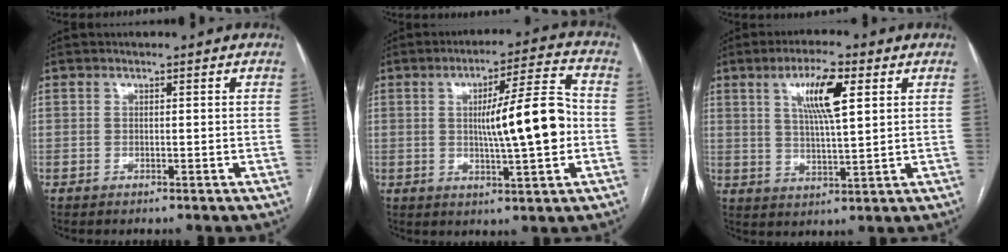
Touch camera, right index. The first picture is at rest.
{"total": 12.0, "force": [-0.4, 0.9, 11.9], "torque": [-0.183, 0.013, -0.006]}
{"total": 8.5, "force": [3.4, 1.3, 7.7], "torque": [-0.140, 0.003, 0.060]}